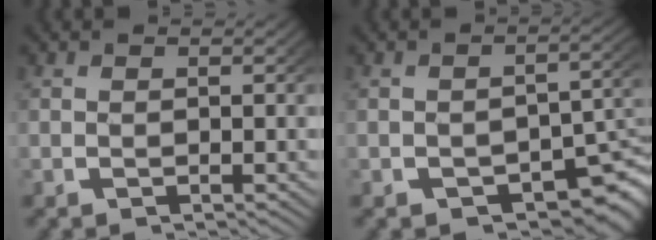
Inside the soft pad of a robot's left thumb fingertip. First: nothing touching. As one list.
[{"total": 6.1, "force": [-2.9, 3.6, 4.0], "torque": [-0.053, -0.029, -0.026]}]